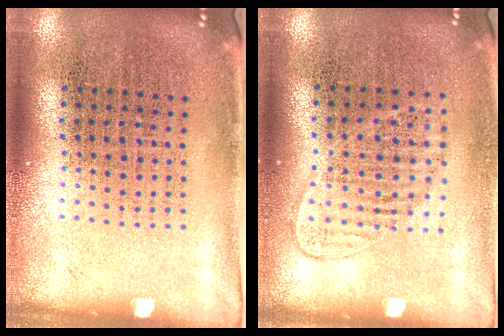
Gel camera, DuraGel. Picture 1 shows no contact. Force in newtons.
{"total": 1.2, "press": 1.0, "slide": 0.6}